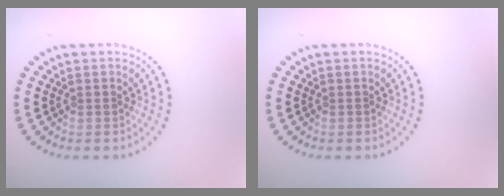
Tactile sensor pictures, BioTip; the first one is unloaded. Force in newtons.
{"total": 0.0}